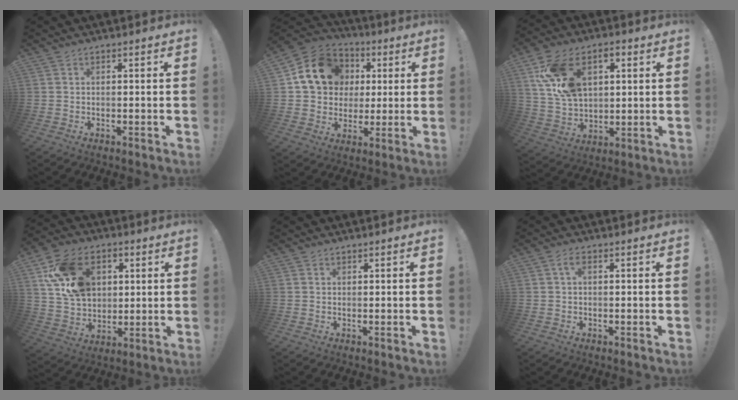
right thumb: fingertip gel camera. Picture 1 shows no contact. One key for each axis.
{"total": 16.8, "fx": 4.6, "fy": 14.3, "fz": 7.5, "tx": -0.103, "ty": -0.003, "tz": 0.107}
{"total": 16.2, "fx": 6.2, "fy": 10.9, "fz": 10.3, "tx": -0.191, "ty": -0.012, "tz": 0.118}
{"total": 18.9, "fx": 6.8, "fy": 14.1, "fz": 10.7, "tx": -0.182, "ty": -0.013, "tz": 0.133}
{"total": 0.5, "fx": 0.5, "fy": 0.2, "fz": 0.0, "tx": 0.003, "ty": -0.003, "tz": 0.009}
{"total": 2.3, "fx": 0.6, "fy": 0.7, "fz": 2.1, "tx": -0.035, "ty": 0.003, "tz": 0.008}